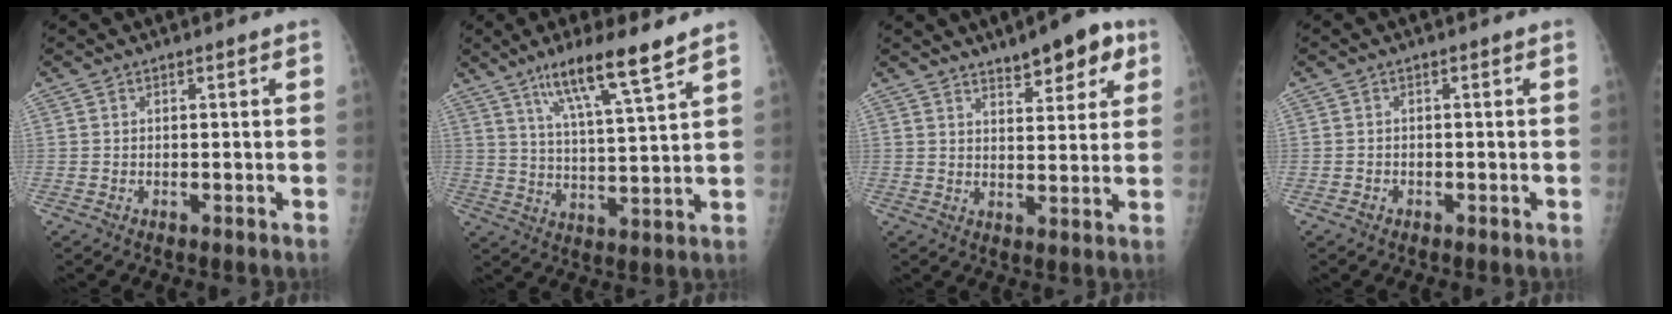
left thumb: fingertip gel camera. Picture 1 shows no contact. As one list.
[{"total": 12.0, "force": [8.0, 0.9, 8.9], "torque": [-0.155, -0.037, 0.142]}, {"total": 9.1, "force": [5.7, 3.4, 6.2], "torque": [-0.060, -0.024, 0.081]}, {"total": 0.8, "force": [-0.5, 0.7, 0.1], "torque": [0.001, 0.004, -0.011]}]